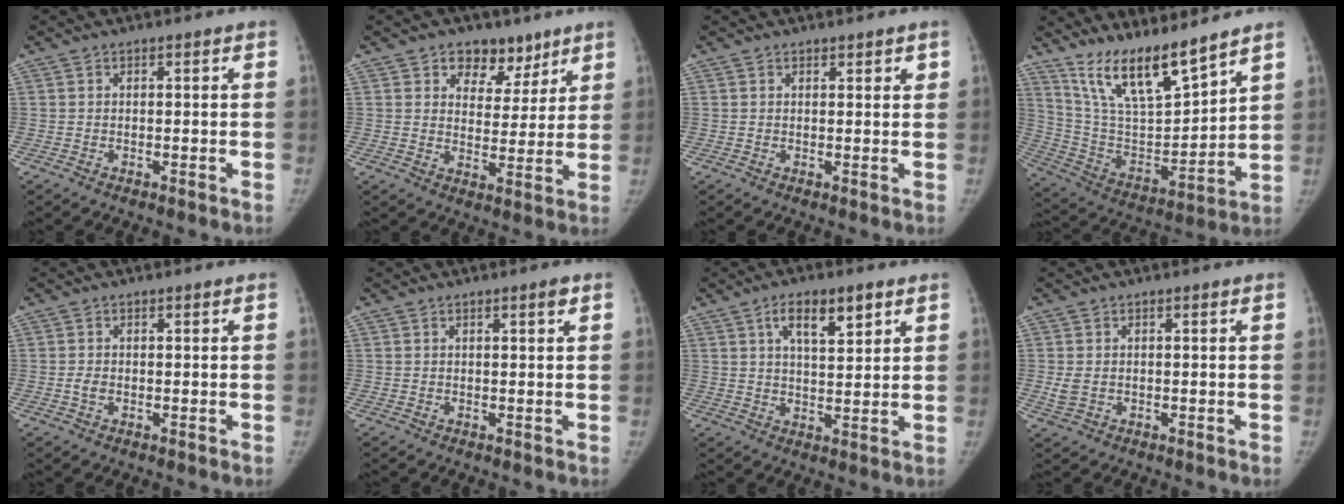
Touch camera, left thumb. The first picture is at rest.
{"total": 8.4, "force": [5.4, 5.8, 2.8], "torque": [0.004, -0.025, 0.082]}
{"total": 1.4, "force": [1.1, 0.6, 0.7], "torque": [0.004, -0.003, 0.012]}
{"total": 15.7, "force": [12.4, 3.5, 9.0], "torque": [-0.134, -0.073, 0.243]}
{"total": 1.4, "force": [-0.2, 1.0, 1.0], "torque": [-0.017, 0.000, -0.005]}
{"total": 1.1, "force": [0.6, 0.0, 0.9], "torque": [-0.011, -0.002, 0.009]}
{"total": 8.1, "force": [4.2, 3.1, 6.2], "torque": [-0.083, -0.018, 0.069]}
{"total": 2.5, "force": [-0.2, 1.9, 1.6], "torque": [-0.039, -0.001, -0.001]}